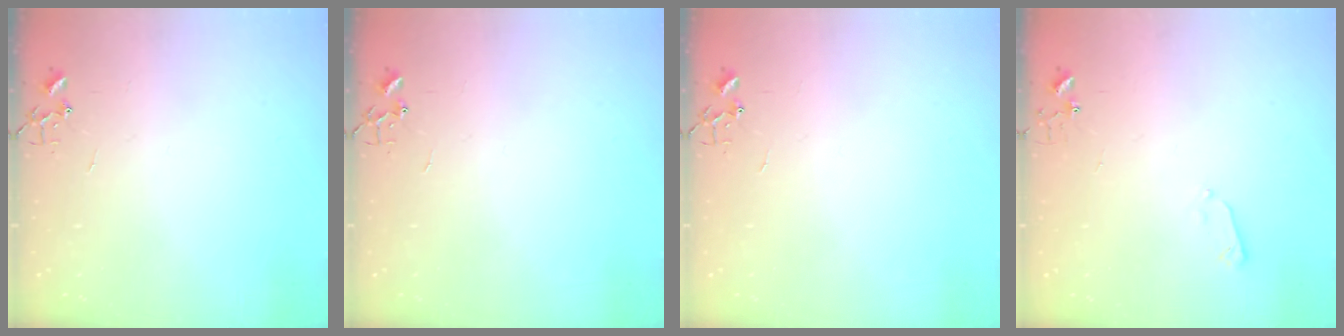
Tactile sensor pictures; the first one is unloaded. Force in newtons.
{"total": 0.0}
{"total": 0.0}
{"total": 3.3, "press": 3.2, "slide": 0.6}